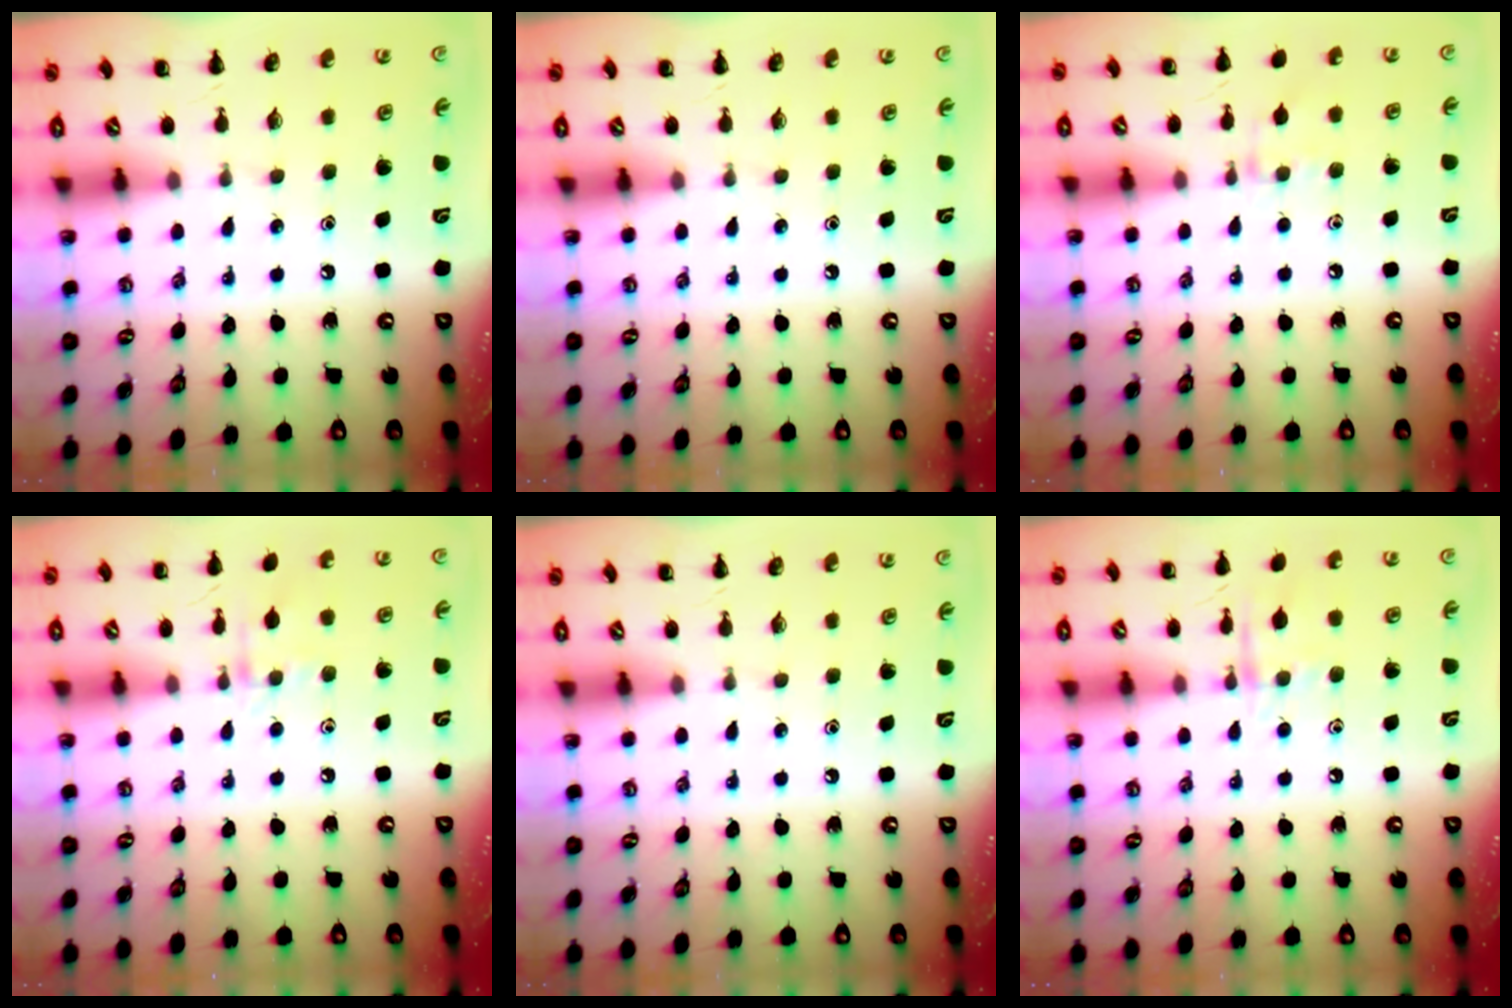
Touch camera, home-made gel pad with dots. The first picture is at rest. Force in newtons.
{"total": 0.0}
{"total": 6.8, "press": 6.6, "slide": 1.6}
{"total": 7.1, "press": 6.9, "slide": 1.6}
{"total": 0.0}
{"total": 8.0, "press": 7.9, "slide": 0.6}